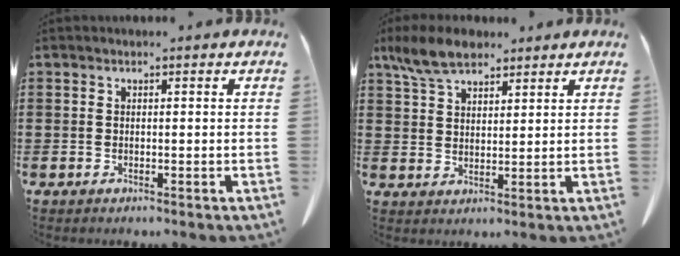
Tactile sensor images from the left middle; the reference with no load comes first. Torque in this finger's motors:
{"motor_torque": [0.07, -0.01, 0.18, 0.06]}